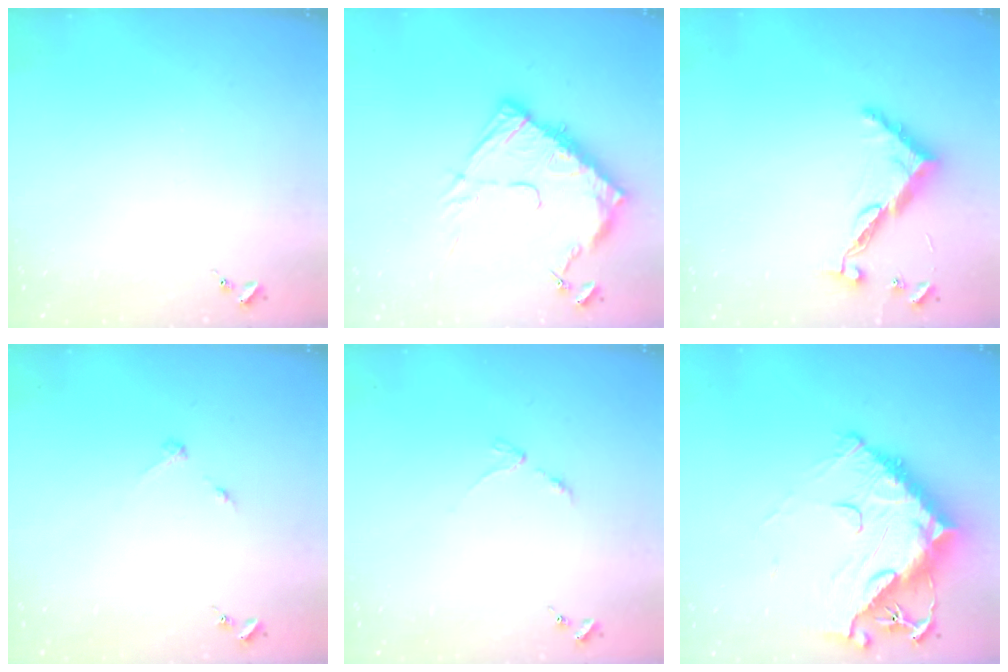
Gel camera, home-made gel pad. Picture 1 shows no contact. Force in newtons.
{"total": 15.8, "press": 15.7, "slide": 1.6}
{"total": 9.7, "press": 9.7, "slide": 0.3}
{"total": 2.7, "press": 2.7, "slide": 0.3}
{"total": 3.2, "press": 3.1, "slide": 0.5}
{"total": 20.5, "press": 20.4, "slide": 1.8}